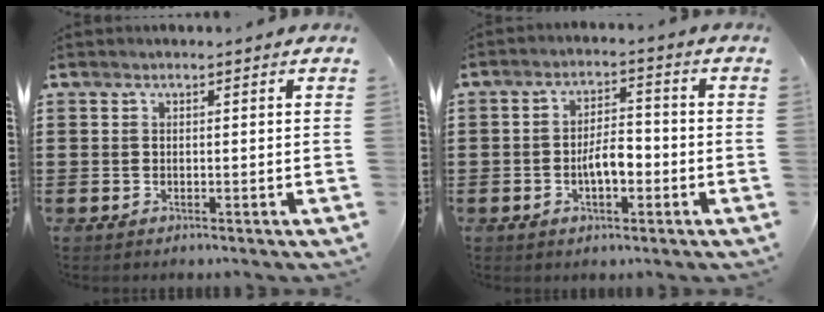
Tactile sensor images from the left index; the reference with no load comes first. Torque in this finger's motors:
{"motor_torque": [0.57, 0.48, 0.49, 0.08]}